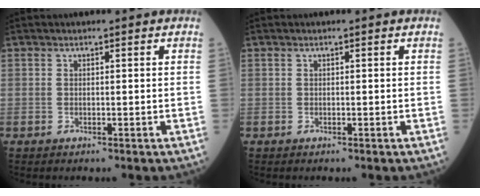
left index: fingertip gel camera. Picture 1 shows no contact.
{"total": 0.0}